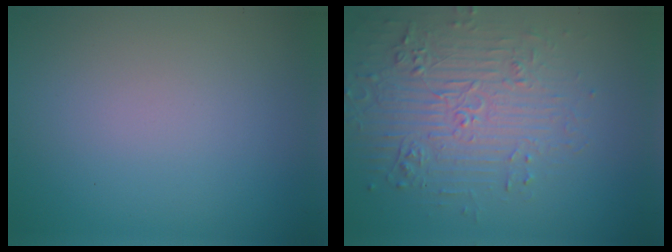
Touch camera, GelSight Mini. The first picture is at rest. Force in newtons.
{"total": 4.9, "press": 4.2, "slide": 2.4}